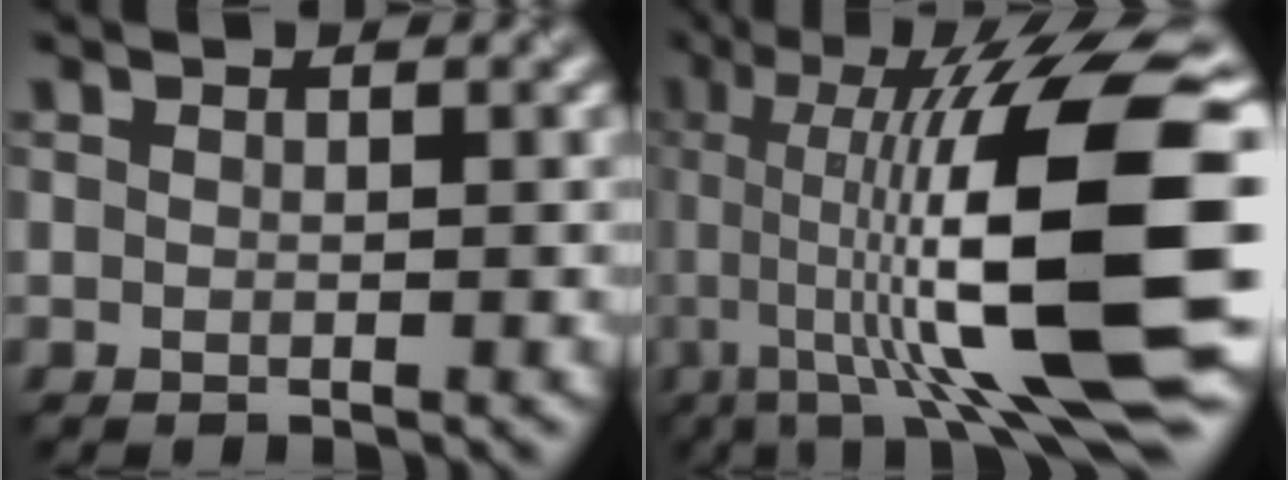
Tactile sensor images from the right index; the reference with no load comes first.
{"total": 15.6, "force": [-0.2, 3.7, 15.1], "torque": [-0.231, 0.015, -0.003]}